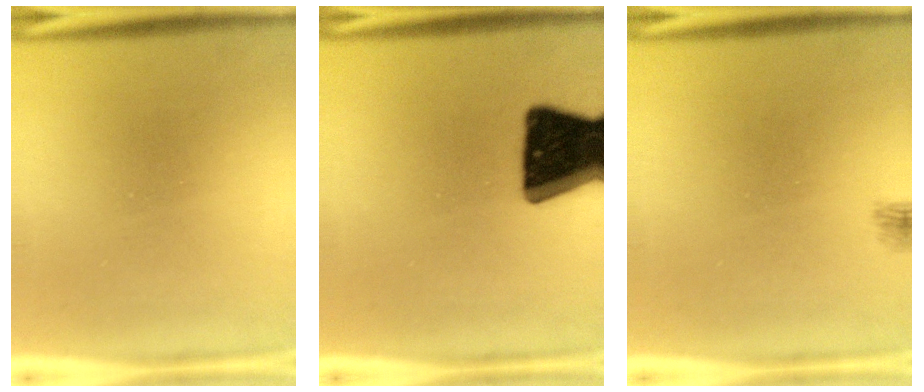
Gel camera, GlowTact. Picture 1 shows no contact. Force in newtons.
{"total": 20.1}
{"total": 1.6}